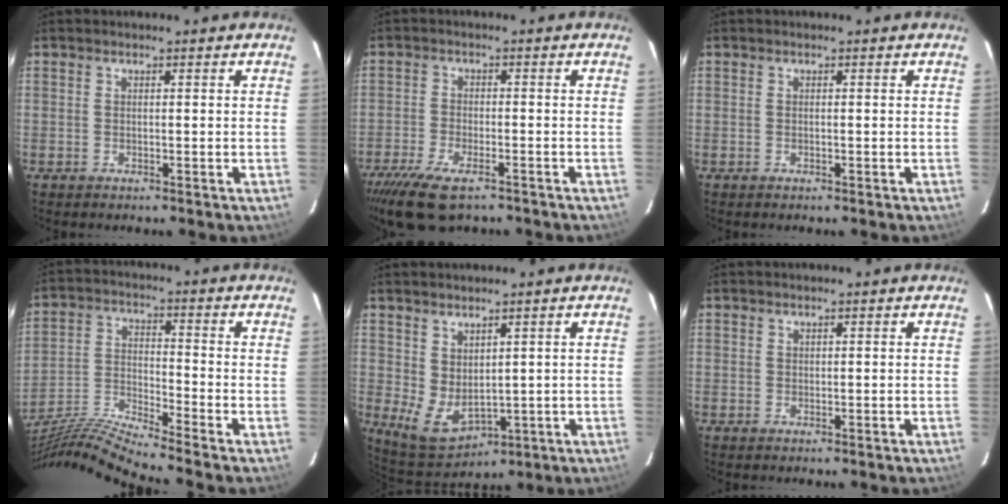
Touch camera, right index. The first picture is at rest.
{"total": 10.4, "force": [-7.6, 3.5, 6.1], "torque": [-0.147, -0.026, -0.137]}
{"total": 0.0}
{"total": 13.5, "force": [-12.1, -3.0, 5.1], "torque": [-0.108, -0.021, -0.232]}
{"total": 6.4, "force": [1.4, 4.4, 4.5], "torque": [-0.083, -0.013, 0.049]}
{"total": 0.0}